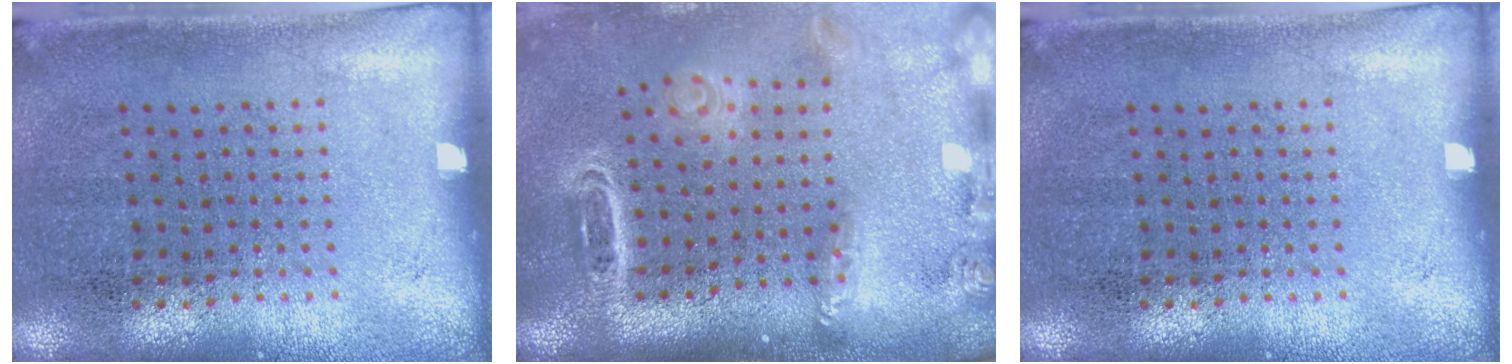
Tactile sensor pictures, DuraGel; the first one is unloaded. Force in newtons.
{"total": 2.8, "press": 2.0, "slide": 1.9}
{"total": 0.0}